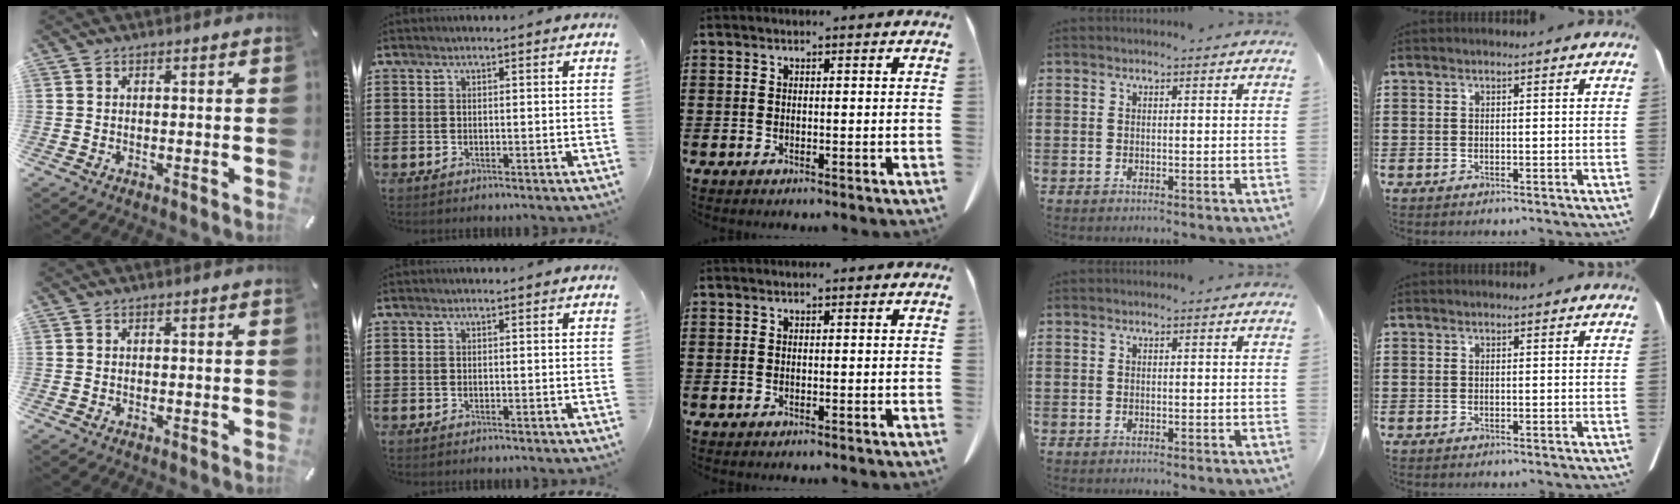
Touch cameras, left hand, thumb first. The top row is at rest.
{}